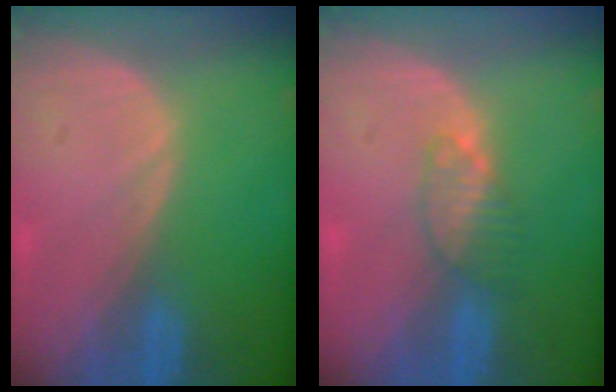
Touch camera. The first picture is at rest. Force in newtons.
{"total": 3.4, "press": 3.2, "slide": 0.9}